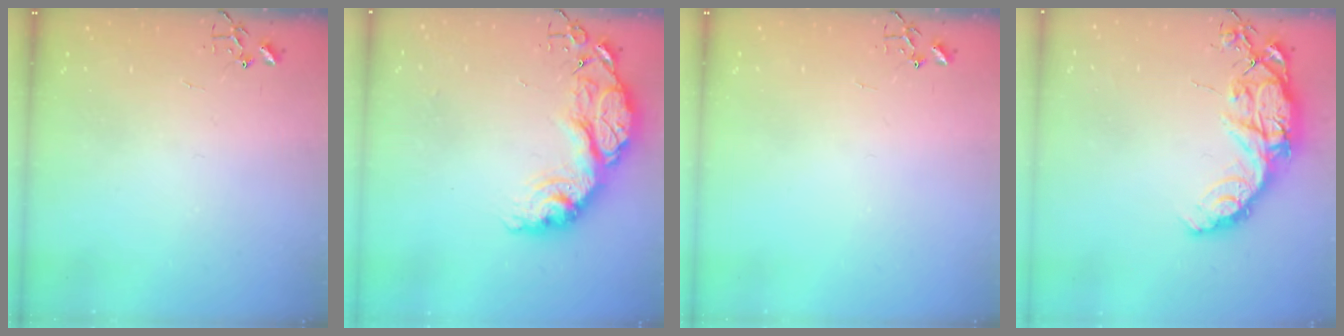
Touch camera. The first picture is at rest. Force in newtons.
{"total": 19.9, "press": 19.9, "slide": 1.4}
{"total": 0.0}
{"total": 16.6, "press": 16.5, "slide": 1.3}